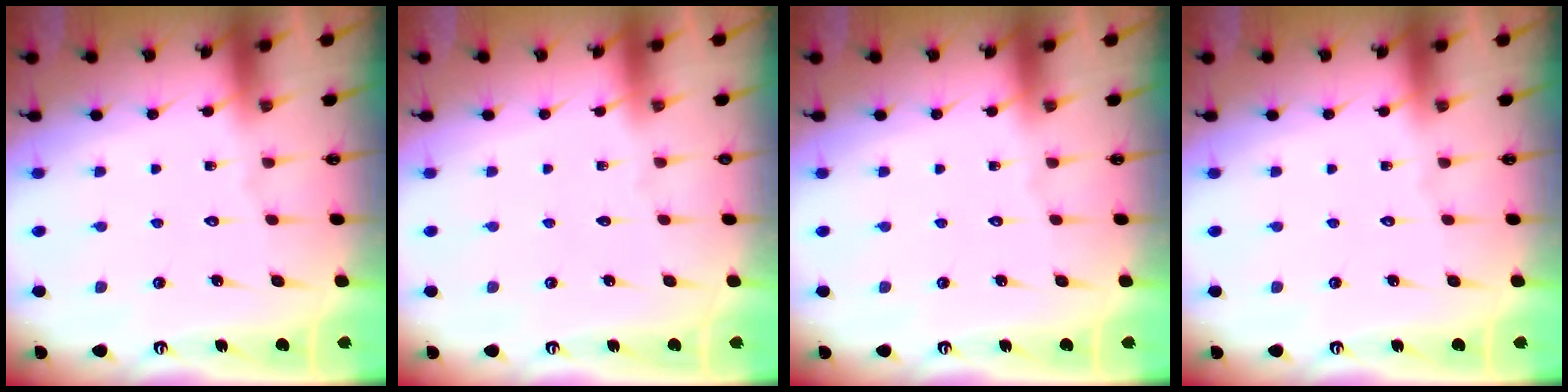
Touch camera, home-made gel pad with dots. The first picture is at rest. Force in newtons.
{"total": 0.0}
{"total": 0.0}
{"total": 0.0}